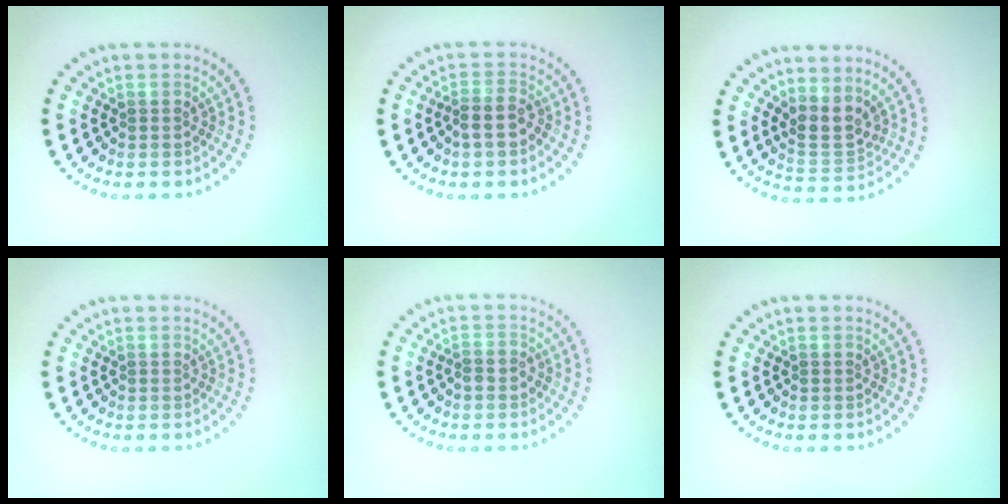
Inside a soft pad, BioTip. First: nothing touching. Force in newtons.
{"total": 2.5, "press": 2.2, "slide": 1.1}
{"total": 2.8, "press": 2.4, "slide": 1.4}
{"total": 0.0}
{"total": 1.1, "press": 0.8, "slide": 0.8}
{"total": 0.0}